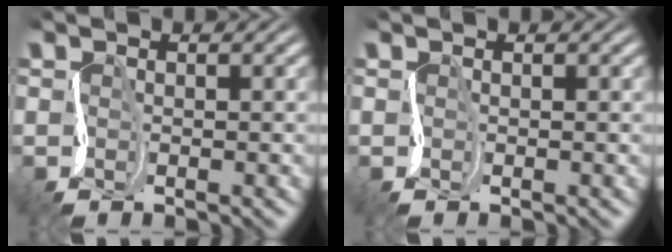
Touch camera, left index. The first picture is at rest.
{"total": 0.0}